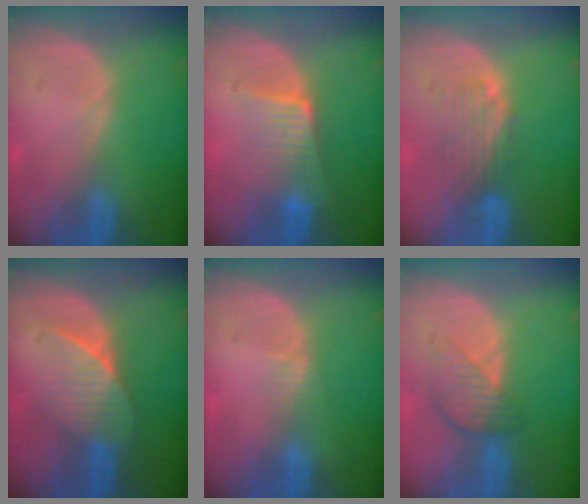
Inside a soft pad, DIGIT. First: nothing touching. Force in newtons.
{"total": 6.4, "press": 5.7, "slide": 3.0}
{"total": 4.8, "press": 4.1, "slide": 2.5}
{"total": 6.6, "press": 6.2, "slide": 2.5}
{"total": 1.3, "press": 1.1, "slide": 0.8}
{"total": 4.6, "press": 4.1, "slide": 2.1}